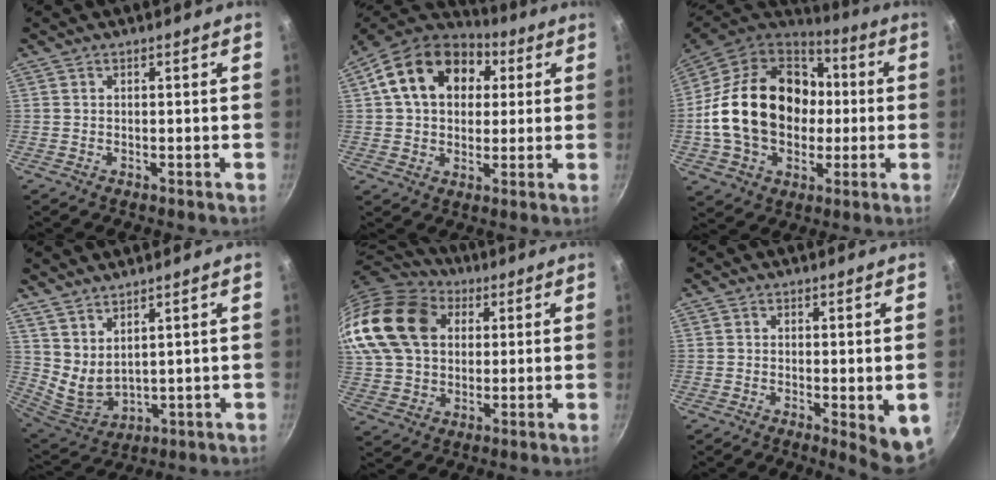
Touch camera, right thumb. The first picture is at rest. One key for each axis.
{"total": 18.8, "fx": 5.2, "fy": 13.8, "fz": 11.7, "tx": -0.186, "ty": 0.024, "tz": 0.073}
{"total": 26.0, "fx": -0.1, "fy": 19.5, "fz": 17.2, "tx": -0.278, "ty": 0.040, "tz": 0.004}
{"total": 7.4, "fx": 4.7, "fy": 3.3, "fz": 4.7, "tx": -0.080, "ty": -0.048, "tz": 0.103}
{"total": 23.8, "fx": 6.9, "fy": 17.6, "fz": 14.4, "tx": -0.295, "ty": 0.024, "tz": 0.123}
{"total": 6.5, "fx": -1.2, "fy": 1.6, "fz": 6.1, "tx": -0.072, "ty": -0.011, "tz": -0.011}